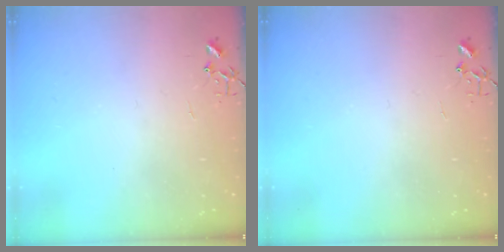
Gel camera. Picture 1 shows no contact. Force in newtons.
{"total": 0.0}